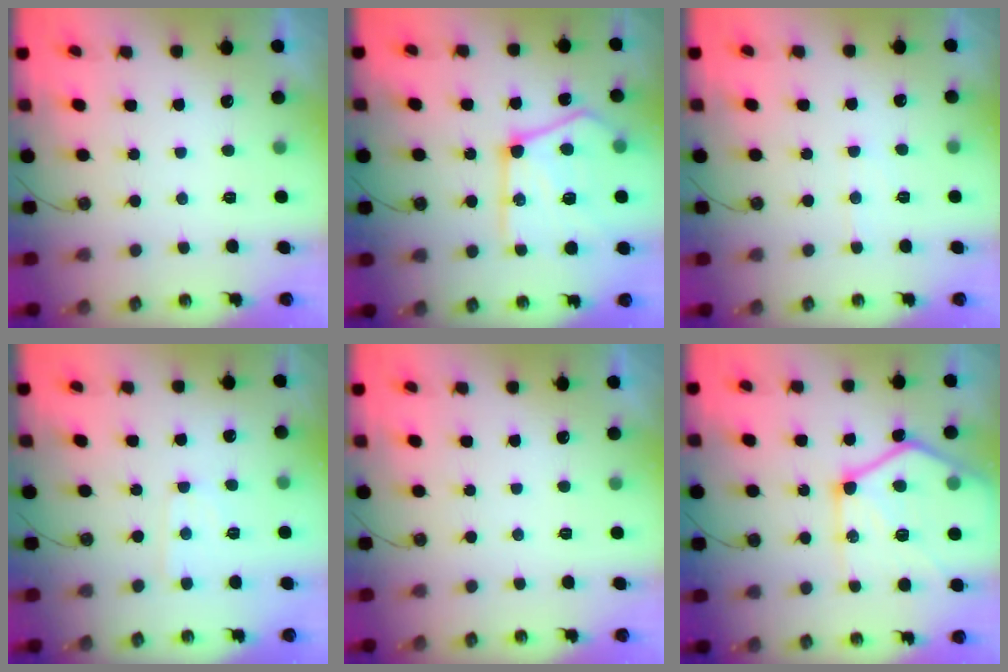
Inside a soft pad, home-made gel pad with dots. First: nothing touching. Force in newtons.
{"total": 24.3, "press": 24.2, "slide": 2.5}
{"total": 5.2, "press": 5.1, "slide": 0.6}
{"total": 6.6, "press": 6.6, "slide": 0.7}
{"total": 0.0}
{"total": 23.2, "press": 23.0, "slide": 2.3}